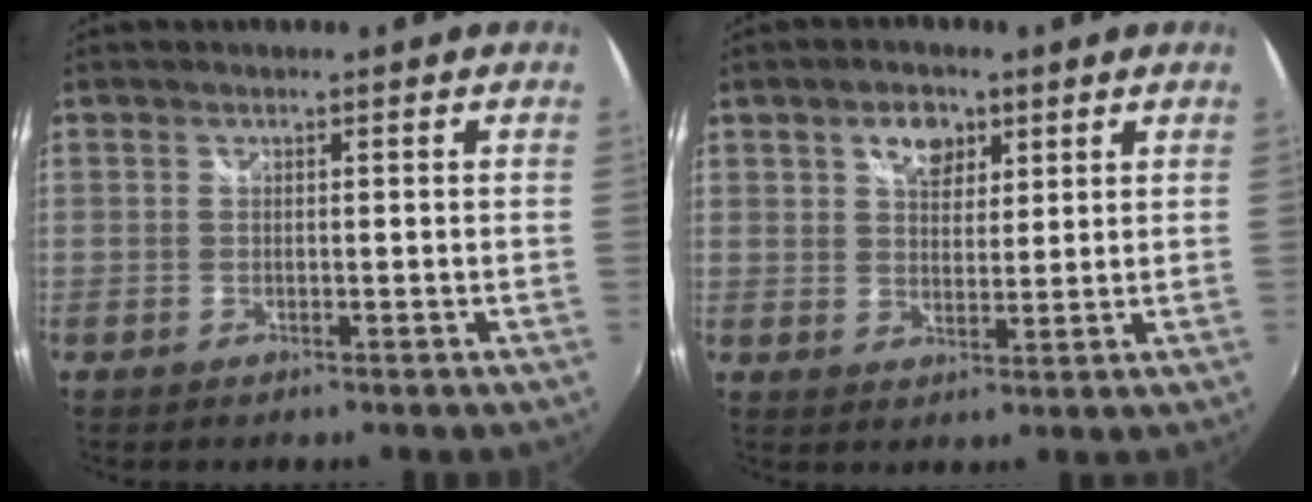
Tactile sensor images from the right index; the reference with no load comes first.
{"total": 5.9, "force": [3.1, 3.9, 3.2], "torque": [-0.043, 0.013, 0.054]}